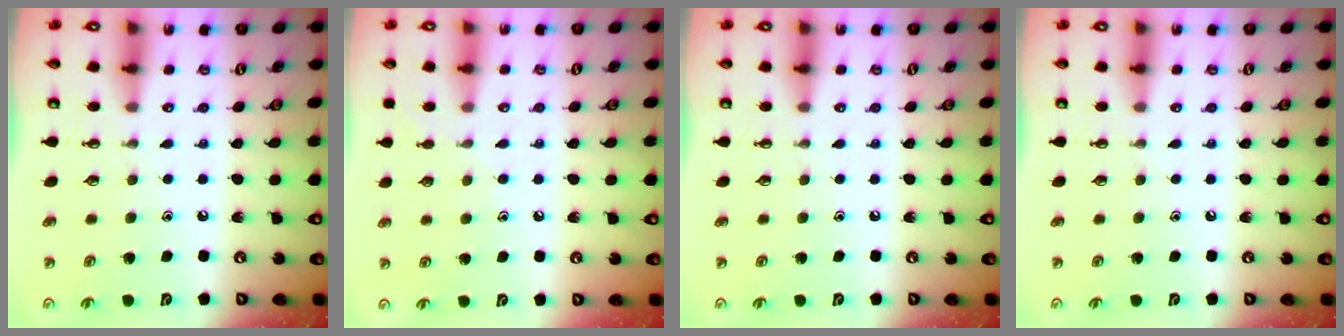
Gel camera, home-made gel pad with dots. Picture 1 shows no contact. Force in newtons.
{"total": 5.7, "press": 5.7, "slide": 0.6}
{"total": 0.0}
{"total": 0.0}